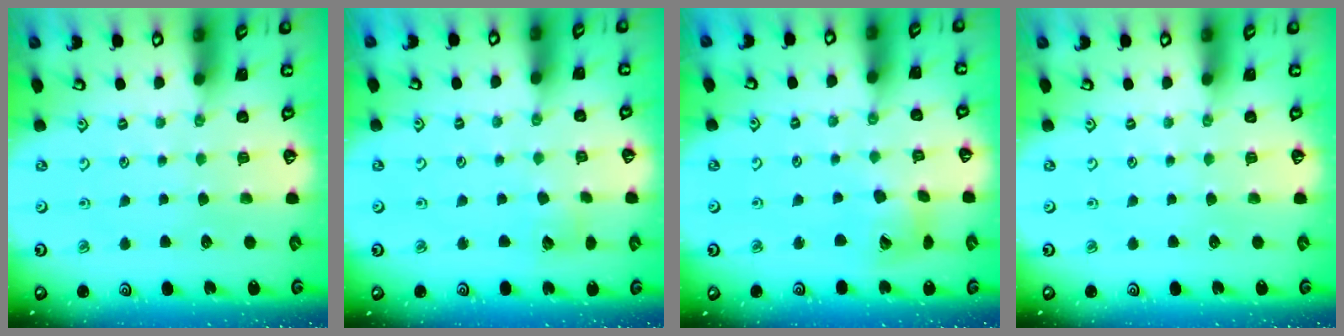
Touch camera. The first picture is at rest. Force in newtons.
{"total": 5.5, "press": 5.4, "slide": 0.6}
{"total": 10.3, "press": 10.2, "slide": 1.4}
{"total": 0.0}